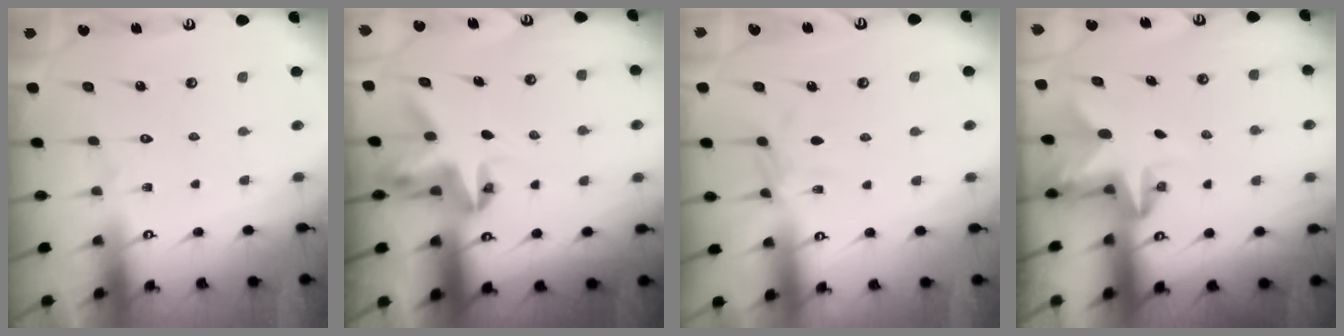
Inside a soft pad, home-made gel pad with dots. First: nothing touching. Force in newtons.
{"total": 5.3, "press": 5.3, "slide": 0.2}
{"total": 5.3, "press": 5.2, "slide": 0.5}
{"total": 2.6, "press": 2.5, "slide": 0.5}